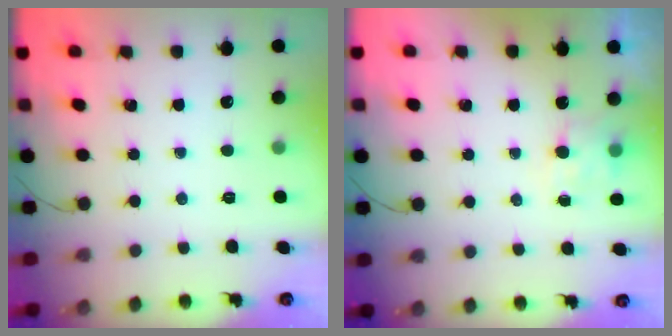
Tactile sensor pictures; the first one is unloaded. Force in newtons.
{"total": 5.3, "press": 5.2, "slide": 1.1}